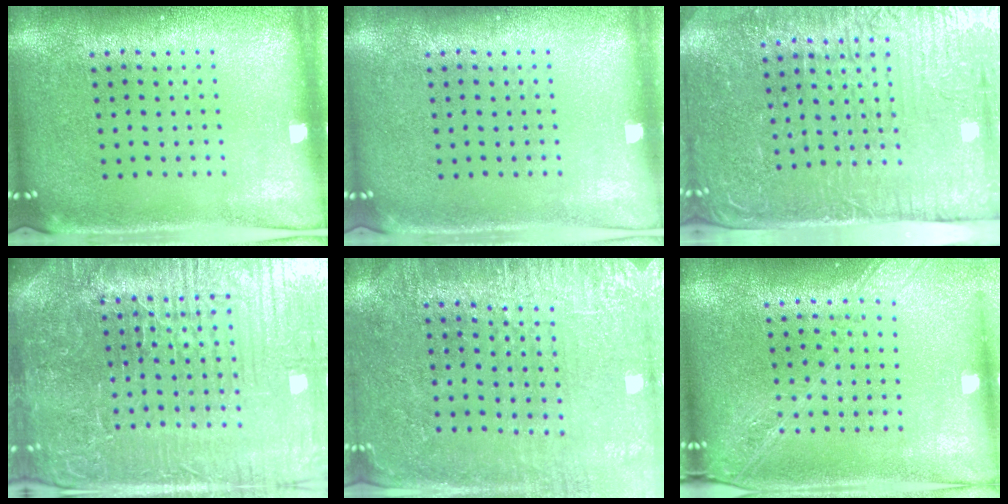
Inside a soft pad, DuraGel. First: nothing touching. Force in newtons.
{"total": 0.0}
{"total": 5.1, "press": 4.4, "slide": 2.6}
{"total": 7.2, "press": 6.4, "slide": 3.3}
{"total": 3.0, "press": 2.8, "slide": 0.8}
{"total": 2.0, "press": 1.8, "slide": 1.0}